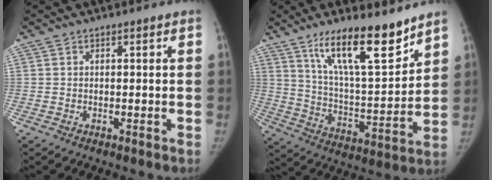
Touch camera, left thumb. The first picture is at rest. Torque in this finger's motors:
{"motor_torque": [0.48, -0.13, 1.41, -1.36, 0.43]}